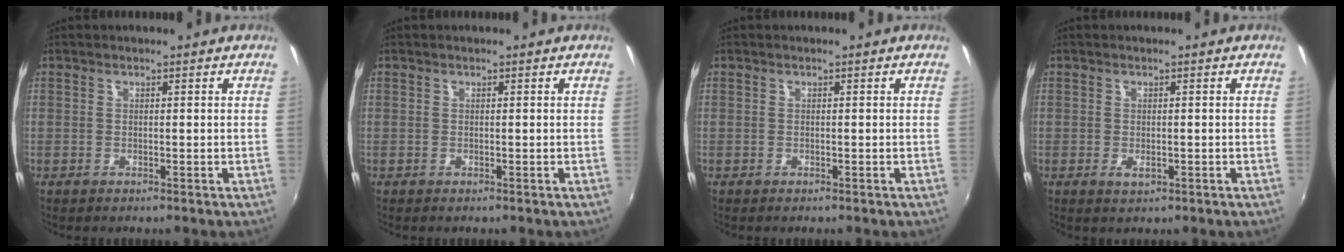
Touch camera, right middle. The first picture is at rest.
{"total": 0.0}
{"total": 0.0}
{"total": 1.6, "force": [-0.5, 0.9, 1.2], "torque": [-0.021, -0.002, -0.006]}